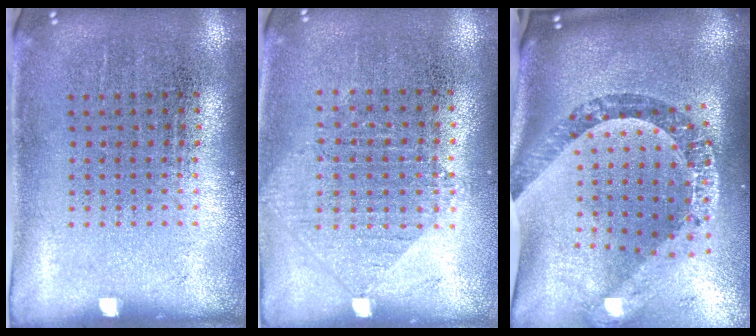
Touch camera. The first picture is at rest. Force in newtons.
{"total": 0.9, "press": 0.9, "slide": 0.2}
{"total": 2.8, "press": 2.1, "slide": 1.8}